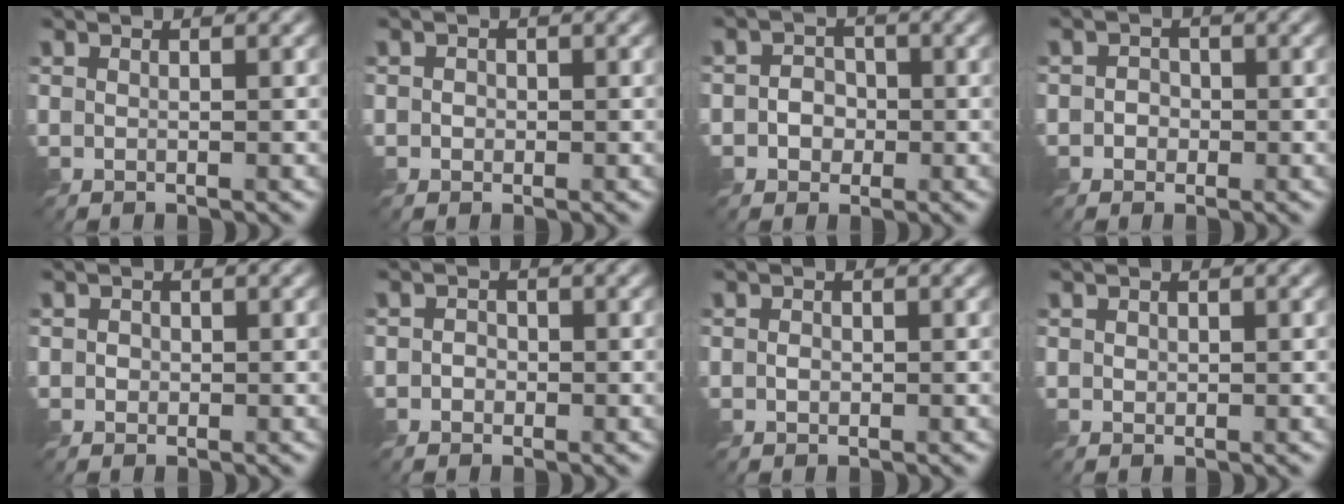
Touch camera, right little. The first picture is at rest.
{"total": 1.0, "force": [-0.2, 1.0, 0.3], "torque": [-0.001, -0.003, -0.004]}
{"total": 2.4, "force": [-0.7, 2.1, 1.0], "torque": [-0.002, -0.001, -0.024]}
{"total": 1.6, "force": [-0.5, 1.5, 0.4], "torque": [0.004, -0.002, -0.015]}
{"total": 1.0, "force": [-0.1, 1.0, 0.2], "torque": [0.000, -0.004, -0.002]}
{"total": 1.3, "force": [-0.5, 1.2, 0.4], "torque": [-0.002, -0.002, -0.014]}
{"total": 0.8, "force": [-0.3, 0.7, 0.3], "torque": [-0.006, -0.002, -0.008]}
{"total": 0.7, "force": [0.1, 0.6, 0.1], "torque": [-0.003, -0.002, 0.003]}